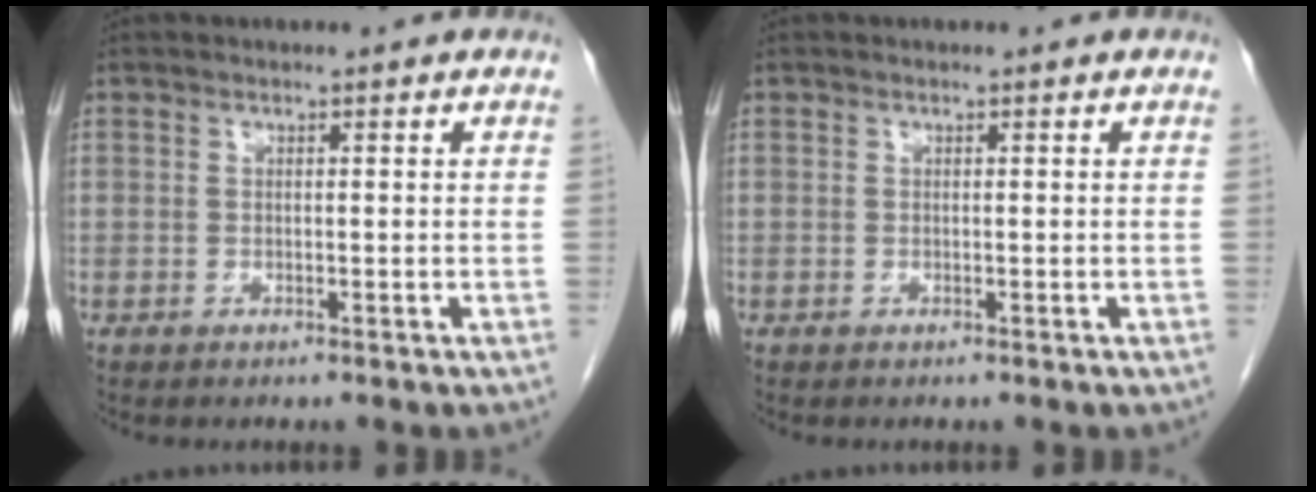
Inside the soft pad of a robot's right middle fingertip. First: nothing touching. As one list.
[{"total": 0.0}]